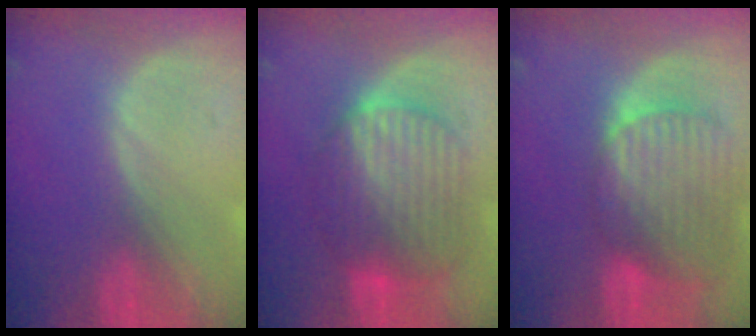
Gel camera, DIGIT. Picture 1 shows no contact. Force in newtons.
{"total": 9.7, "press": 9.7, "slide": 0.6}
{"total": 10.5, "press": 8.9, "slide": 5.5}